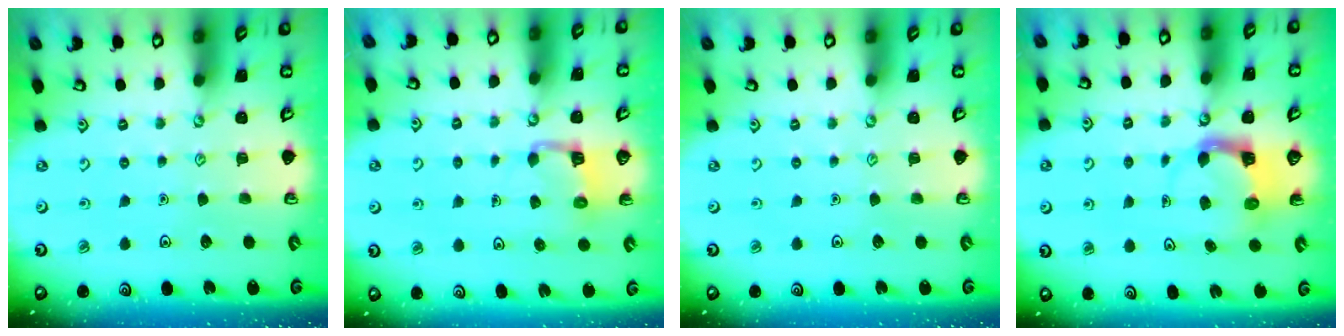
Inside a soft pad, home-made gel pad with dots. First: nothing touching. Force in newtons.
{"total": 2.8, "press": 2.8, "slide": 0.2}
{"total": 0.0}
{"total": 3.9, "press": 3.9, "slide": 0.4}